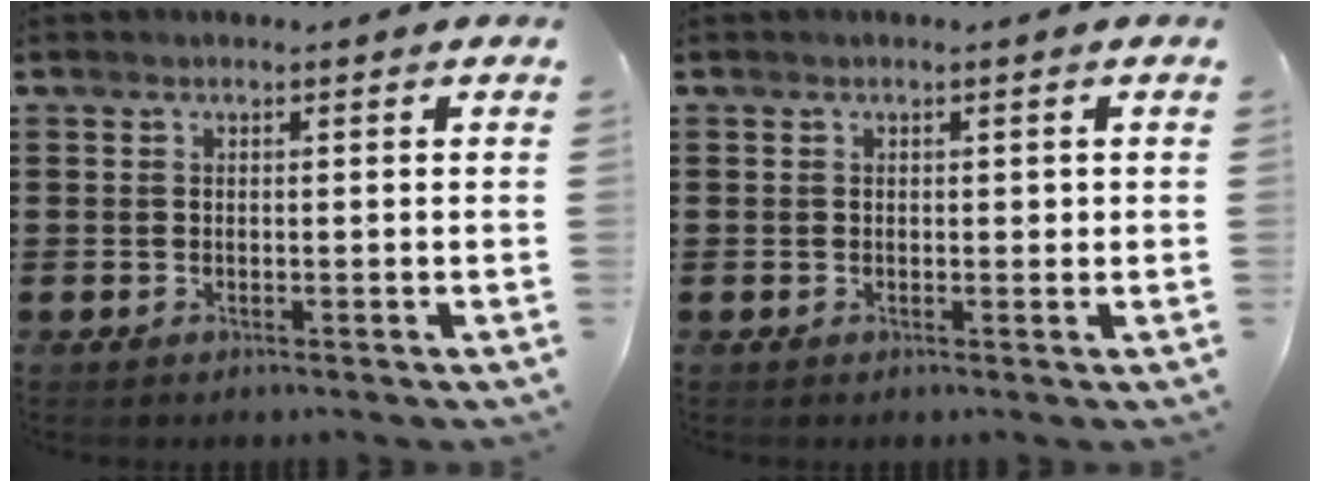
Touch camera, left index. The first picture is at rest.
{"total": 0.5, "force": [0.2, 0.4, 0.3], "torque": [-0.008, 0.004, 0.002]}